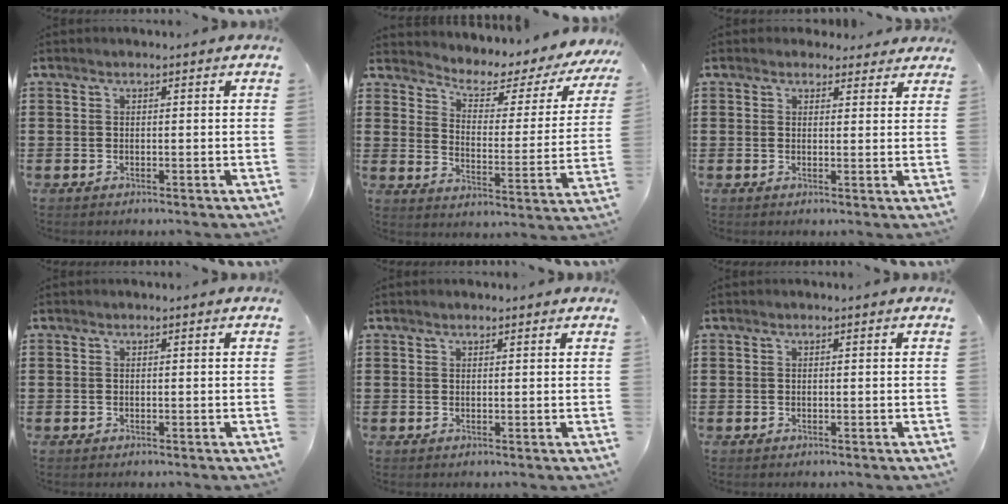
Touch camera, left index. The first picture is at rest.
{"total": 3.8, "force": [3.0, 1.5, 1.8], "torque": [-0.043, -0.032, 0.037]}
{"total": 2.2, "force": [1.9, 1.1, 0.3], "torque": [-0.004, 0.002, 0.034]}
{"total": 0.0}
{"total": 0.7, "force": [0.6, 0.3, 0.2], "torque": [-0.005, 0.002, 0.012]}
{"total": 0.0}